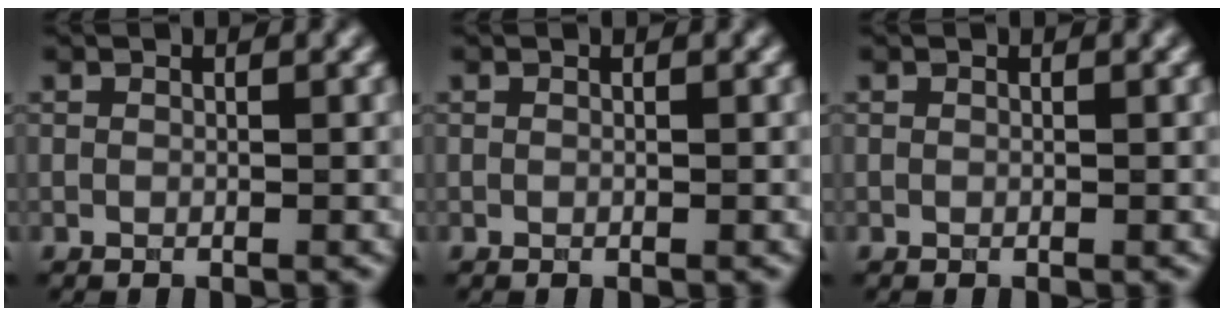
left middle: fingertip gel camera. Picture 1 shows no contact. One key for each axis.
{"total": 0.0}
{"total": 0.0}